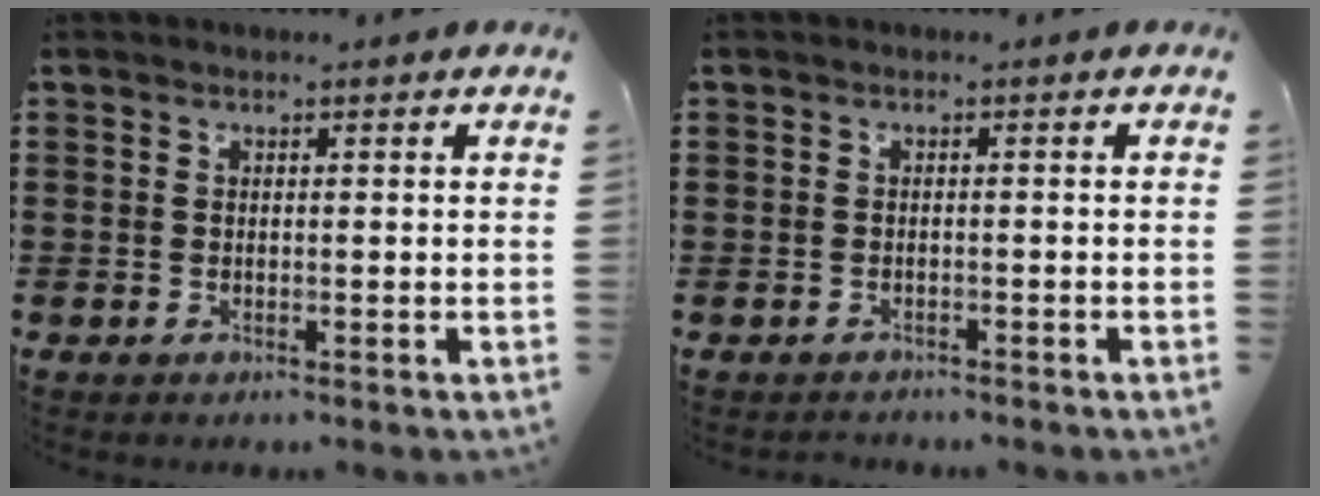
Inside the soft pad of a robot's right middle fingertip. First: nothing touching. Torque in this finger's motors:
{"motor_torque": [-1.49, 0.65, -0.95, -0.21]}